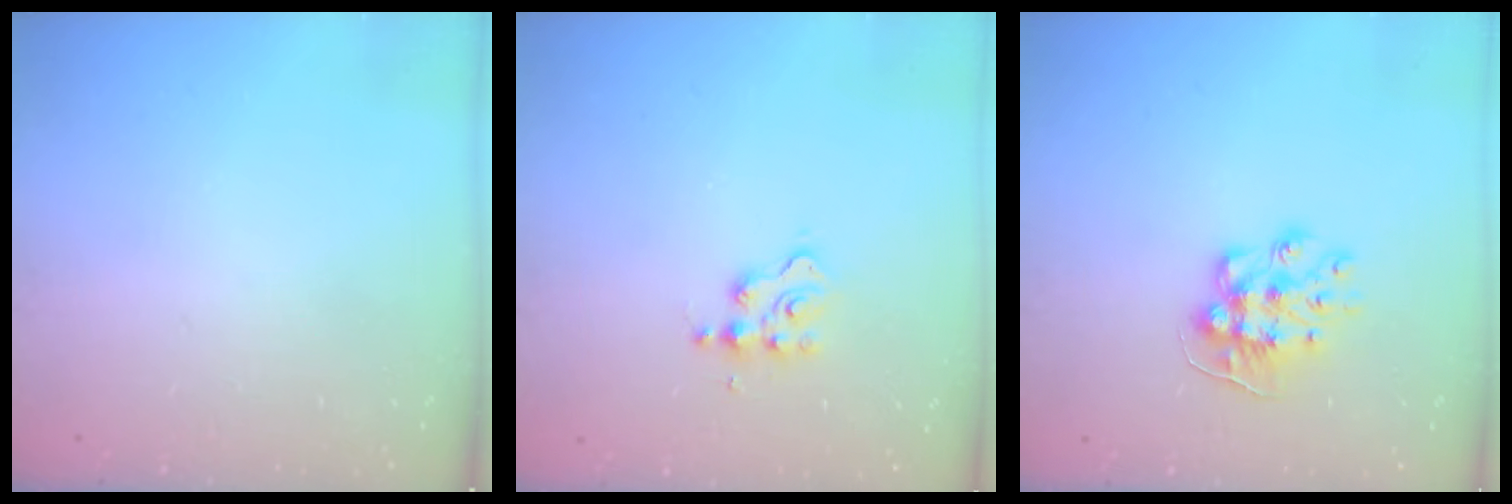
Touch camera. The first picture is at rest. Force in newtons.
{"total": 3.0, "press": 3.0, "slide": 0.2}
{"total": 9.9, "press": 9.9, "slide": 0.4}